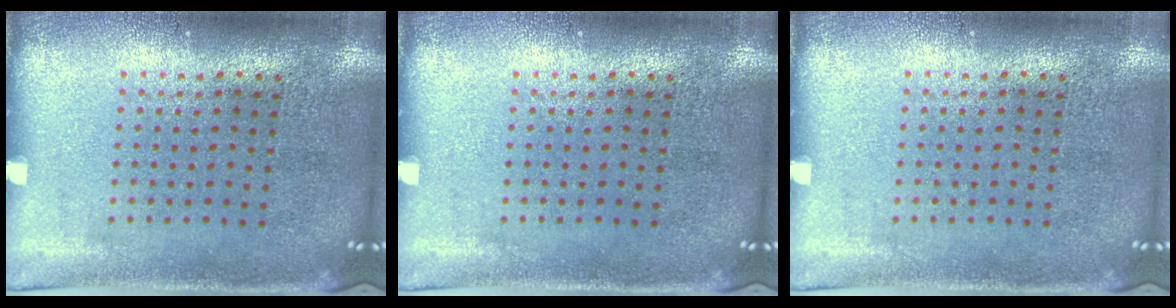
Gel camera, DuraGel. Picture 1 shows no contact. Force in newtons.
{"total": 0.0}
{"total": 0.0}